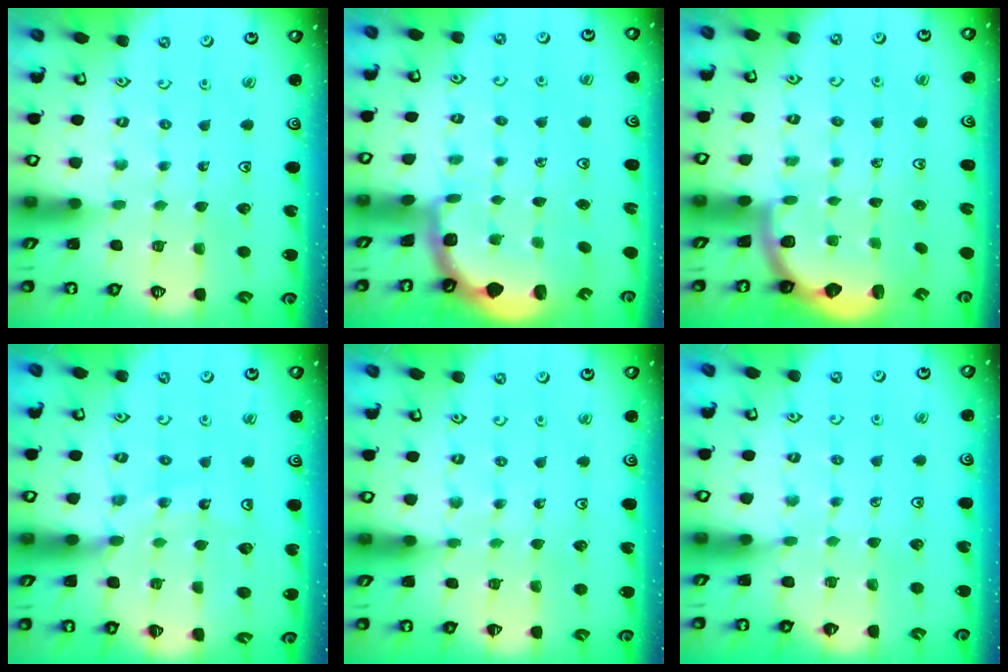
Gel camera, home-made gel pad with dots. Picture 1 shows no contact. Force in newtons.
{"total": 2.1, "press": 1.8, "slide": 1.0}
{"total": 2.1, "press": 1.9, "slide": 0.8}
{"total": 10.1, "press": 10.1, "slide": 0.6}
{"total": 5.8, "press": 5.7, "slide": 0.8}
{"total": 3.5, "press": 3.4, "slide": 0.6}